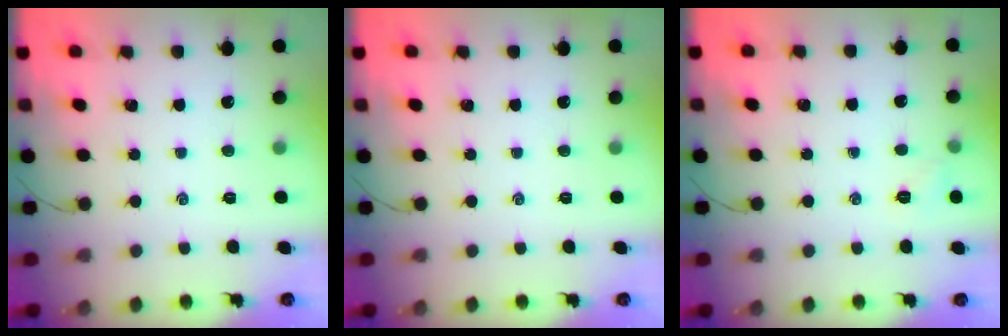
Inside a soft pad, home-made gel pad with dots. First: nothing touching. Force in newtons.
{"total": 0.0}
{"total": 4.6, "press": 4.5, "slide": 1.3}